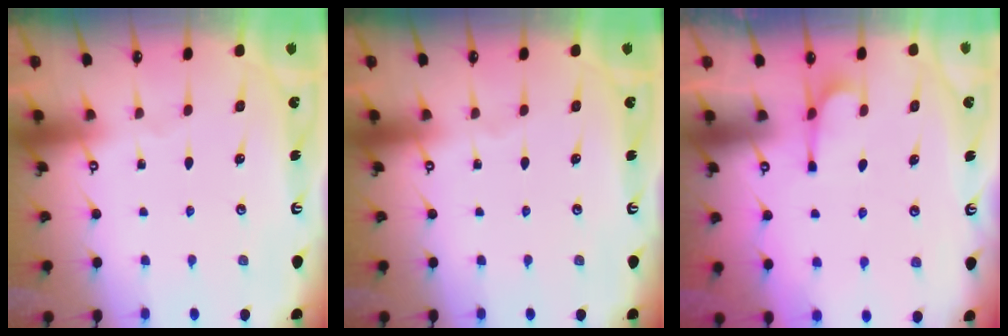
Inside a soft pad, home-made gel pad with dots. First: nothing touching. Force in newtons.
{"total": 0.0}
{"total": 1.5, "press": 1.0, "slide": 1.1}